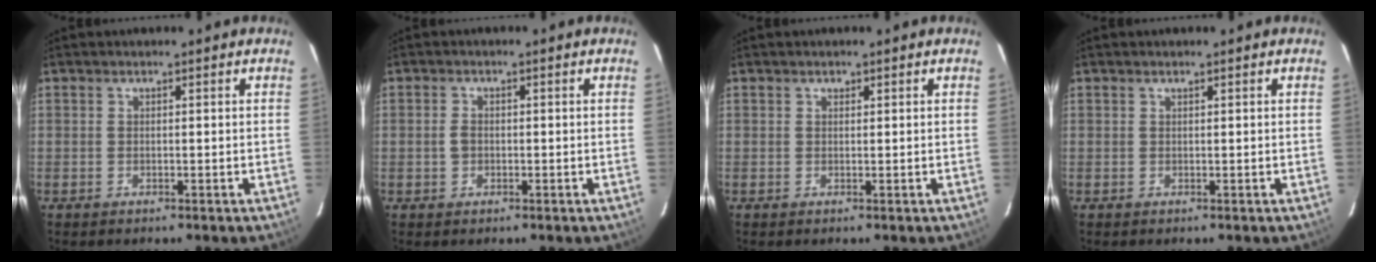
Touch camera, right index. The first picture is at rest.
{"total": 1.8, "force": [-0.3, 1.5, 1.0], "torque": [-0.022, 0.005, -0.008]}
{"total": 0.6, "force": [0.3, 0.5, 0.1], "torque": [-0.001, 0.003, 0.004]}
{"total": 0.0}